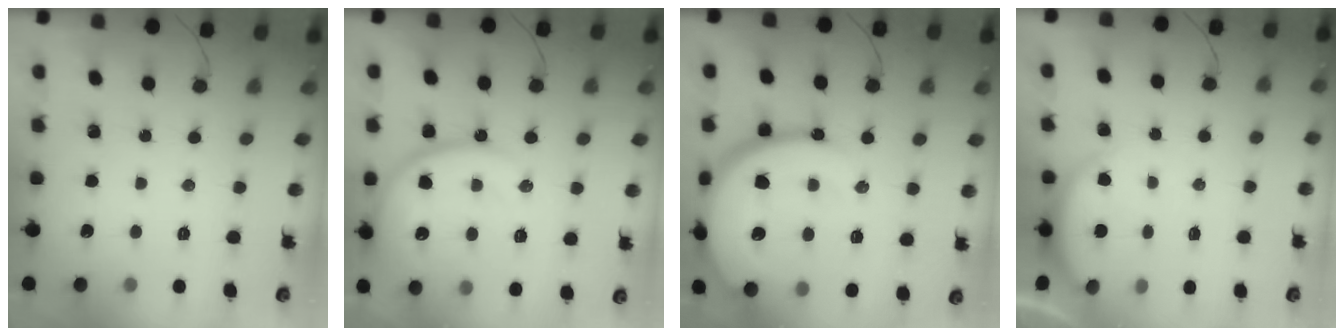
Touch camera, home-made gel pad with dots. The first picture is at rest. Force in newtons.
{"total": 17.2, "press": 17.2, "slide": 1.6}
{"total": 23.0, "press": 22.9, "slide": 2.4}
{"total": 2.1, "press": 2.0, "slide": 0.5}